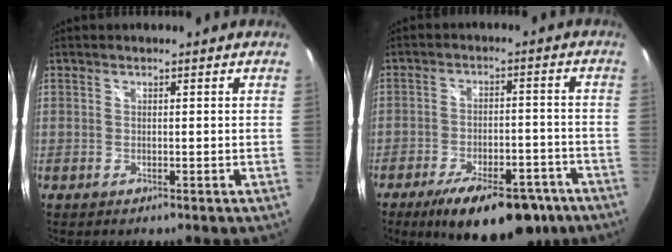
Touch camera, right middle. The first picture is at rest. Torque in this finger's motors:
{"motor_torque": [1.37, -0.77, 0.79, 0.21]}